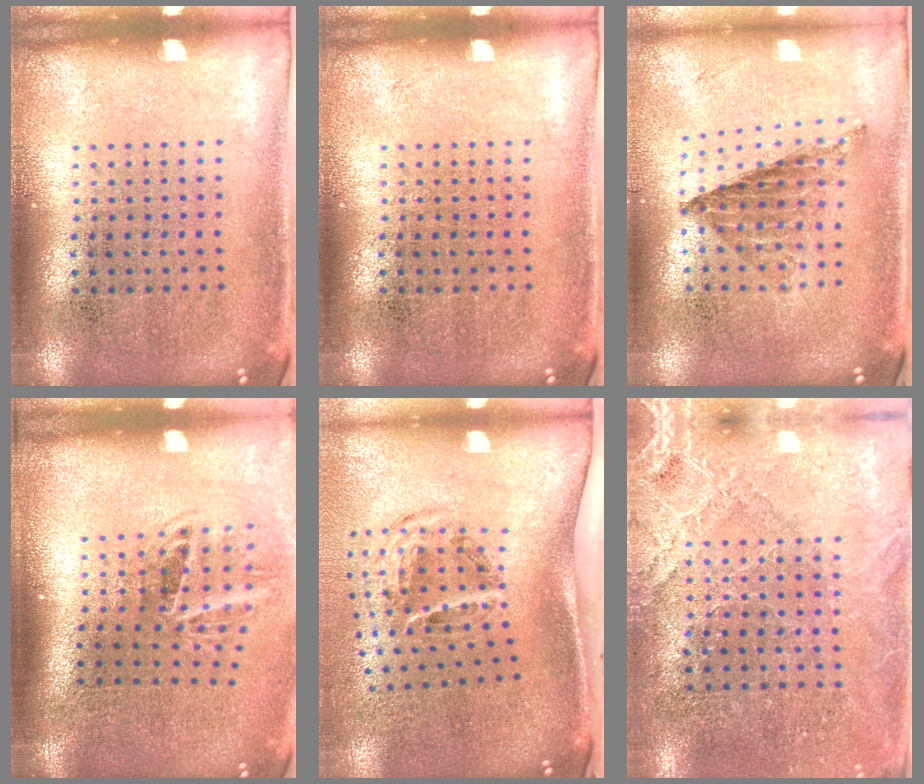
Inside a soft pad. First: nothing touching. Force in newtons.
{"total": 0.0}
{"total": 0.8, "press": 0.8, "slide": 0.1}
{"total": 2.0, "press": 1.3, "slide": 1.6}
{"total": 2.0, "press": 1.2, "slide": 1.5}
{"total": 2.8, "press": 2.8, "slide": 0.2}